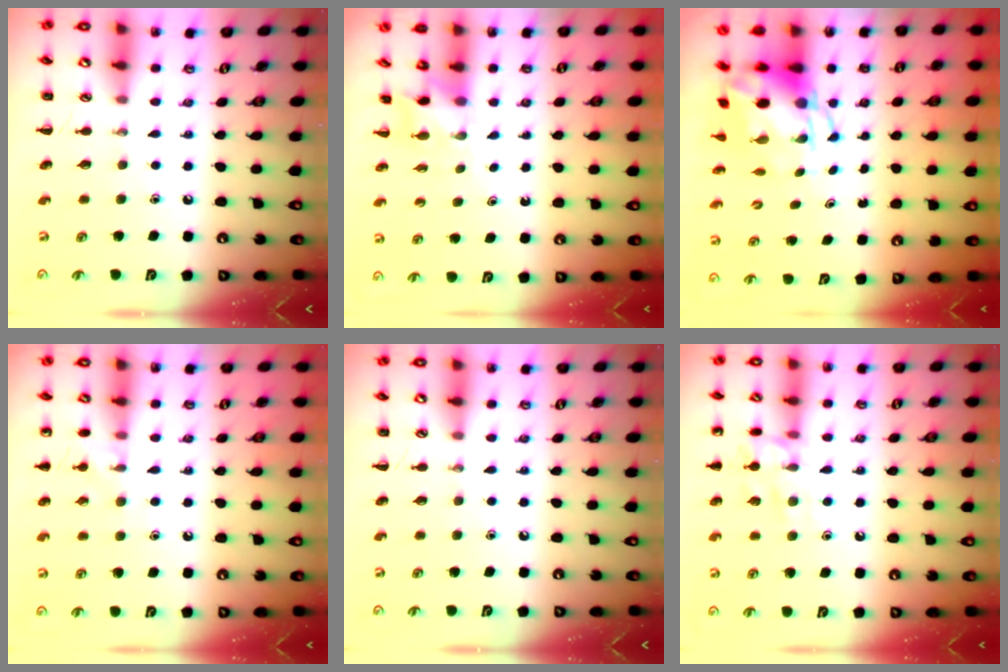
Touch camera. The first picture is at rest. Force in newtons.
{"total": 2.9, "press": 2.7, "slide": 1.2}
{"total": 7.6, "press": 7.4, "slide": 1.3}
{"total": 7.1, "press": 6.8, "slide": 2.0}
{"total": 0.0}
{"total": 10.9, "press": 10.9, "slide": 0.8}